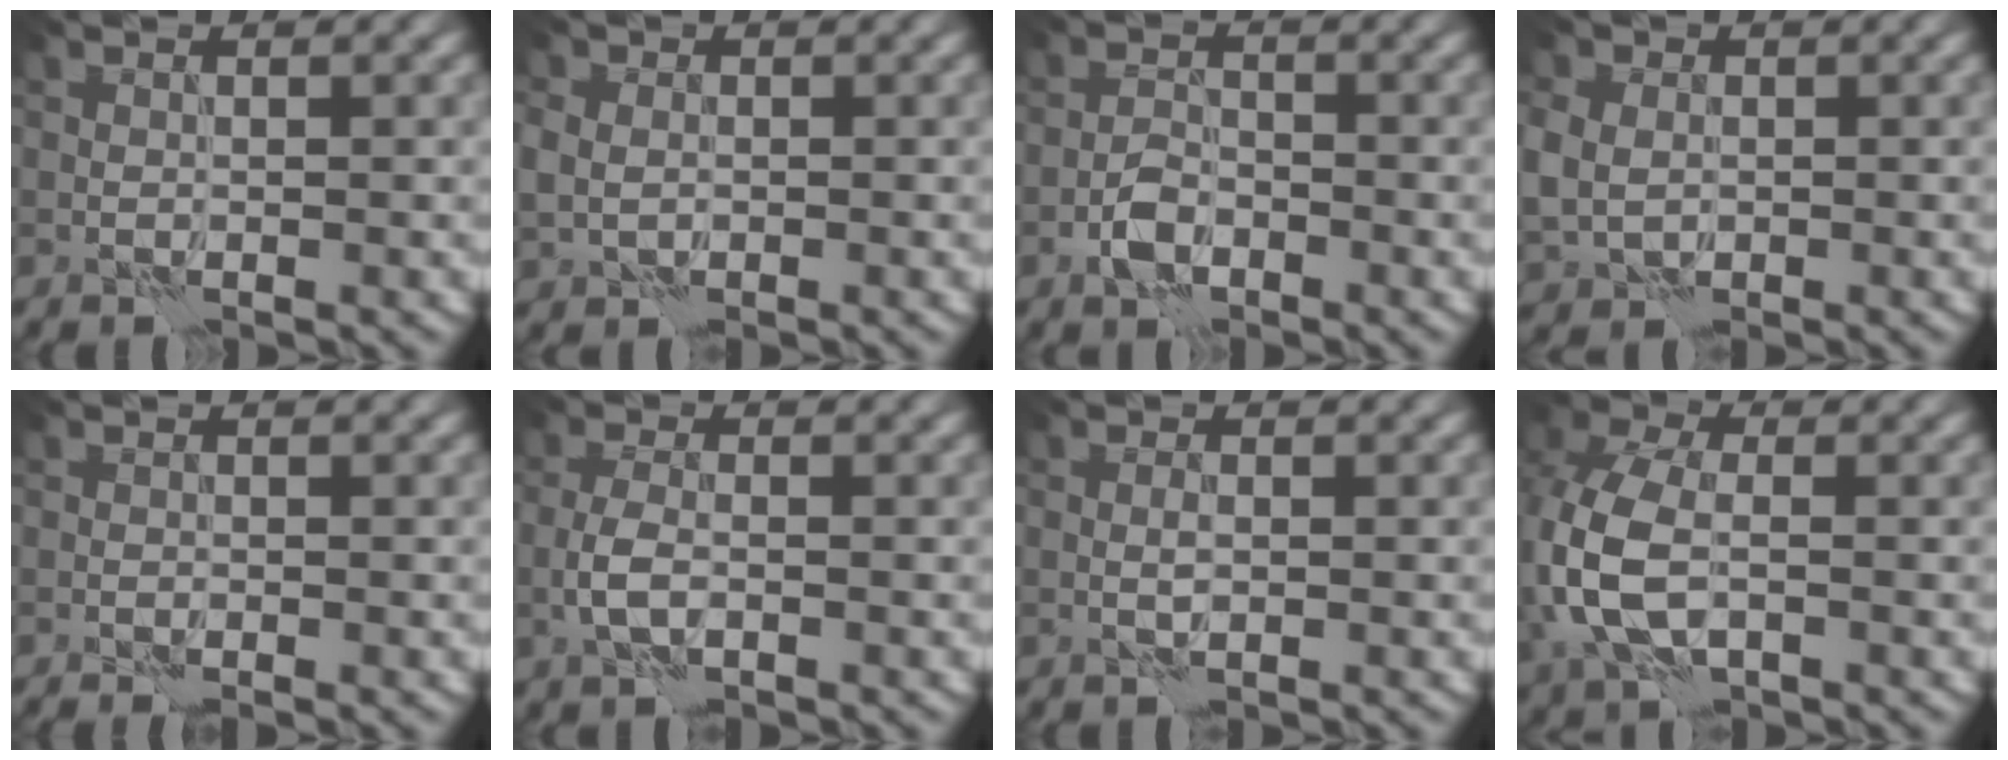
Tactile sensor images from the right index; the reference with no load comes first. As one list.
[{"total": 2.8, "force": [0.1, 2.4, 1.5], "torque": [-0.034, 0.007, 0.000]}, {"total": 2.7, "force": [-1.4, 1.5, 1.7], "torque": [-0.028, 0.006, -0.031]}, {"total": 4.7, "force": [0.1, 4.0, 2.5], "torque": [-0.064, 0.008, -0.007]}, {"total": 0.7, "force": [-0.5, 0.0, 0.5], "torque": [-0.010, 0.001, -0.010]}, {"total": 2.5, "force": [-0.8, 1.1, 2.1], "torque": [-0.047, 0.002, -0.021]}, {"total": 0.8, "force": [0.0, 0.2, 0.8], "torque": [-0.020, 0.000, -0.003]}, {"total": 8.4, "force": [-0.7, 5.6, 6.2], "torque": [-0.174, -0.005, -0.018]}]